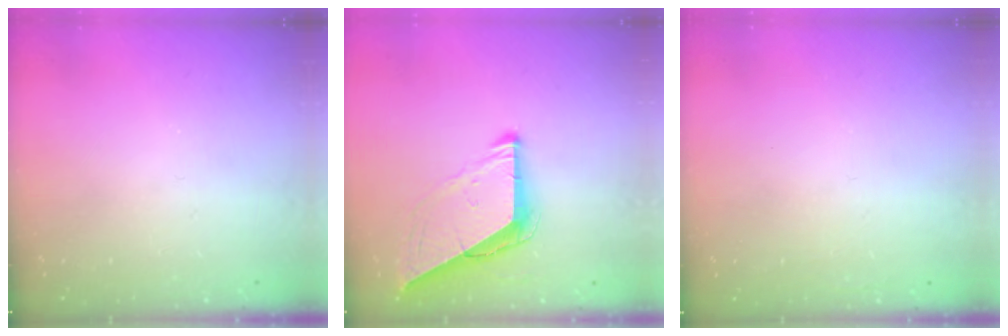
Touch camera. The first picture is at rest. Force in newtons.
{"total": 10.0, "press": 9.9, "slide": 1.0}
{"total": 1.6, "press": 1.6, "slide": 0.1}